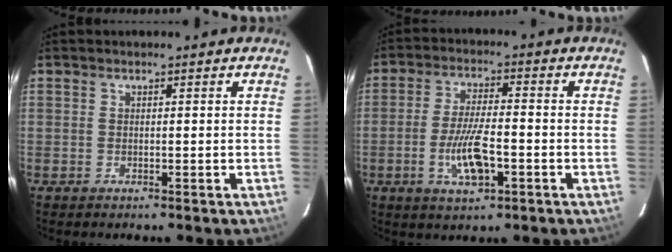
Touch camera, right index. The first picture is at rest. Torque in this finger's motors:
{"motor_torque": [0.23, -0.08, 0.13, 0.06]}